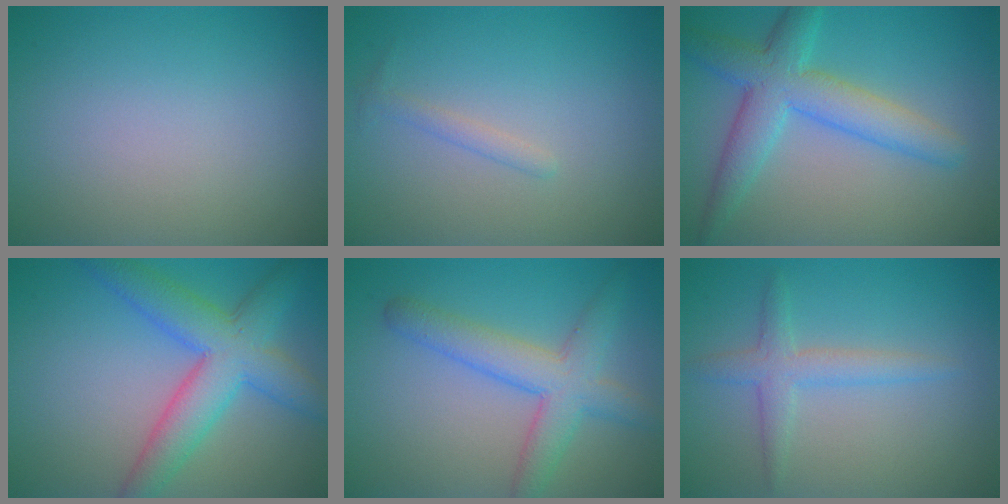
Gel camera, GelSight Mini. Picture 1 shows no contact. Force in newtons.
{"total": 1.0, "press": 1.0, "slide": 0.0}
{"total": 5.8, "press": 5.8, "slide": 0.2}
{"total": 6.8, "press": 6.8, "slide": 0.3}
{"total": 4.9, "press": 4.9, "slide": 0.2}
{"total": 2.5, "press": 2.5, "slide": 0.0}